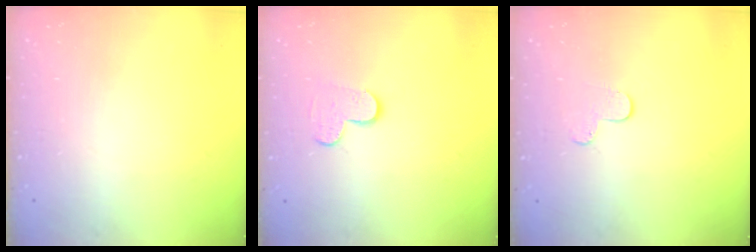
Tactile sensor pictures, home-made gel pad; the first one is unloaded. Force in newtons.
{"total": 4.8, "press": 4.8, "slide": 0.5}
{"total": 4.0, "press": 3.9, "slide": 0.4}